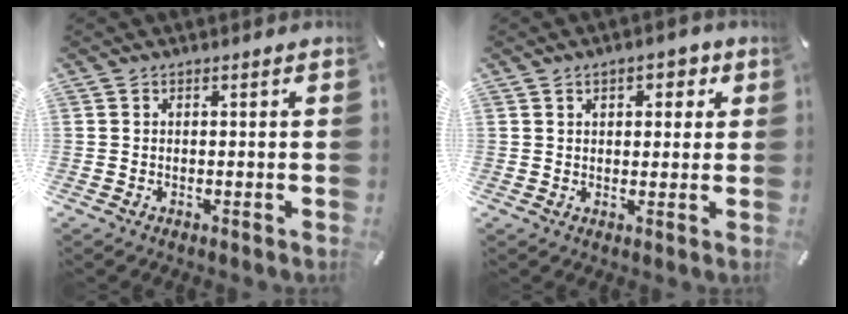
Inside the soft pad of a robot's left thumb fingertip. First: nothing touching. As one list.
[{"total": 4.8, "force": [1.9, 2.9, 3.3], "torque": [-0.038, -0.003, 0.024]}]